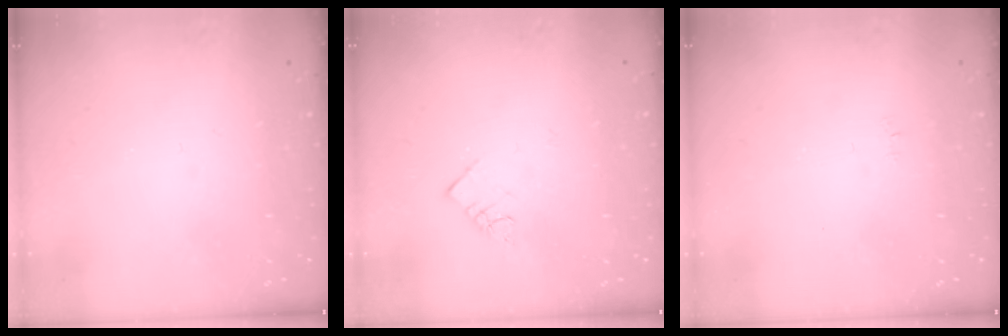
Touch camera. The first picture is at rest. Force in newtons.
{"total": 4.2, "press": 4.2, "slide": 0.4}
{"total": 2.5, "press": 2.5, "slide": 0.3}